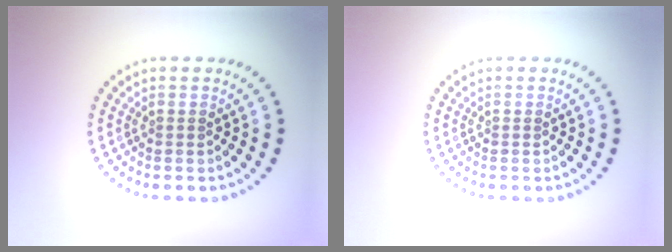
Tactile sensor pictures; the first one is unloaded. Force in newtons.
{"total": 0.0}